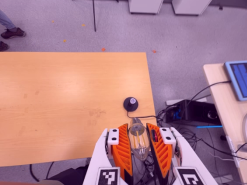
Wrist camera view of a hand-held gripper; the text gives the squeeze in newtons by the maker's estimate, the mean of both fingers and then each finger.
{"total": 17.7, "left": 18.8, "right": 16.5}